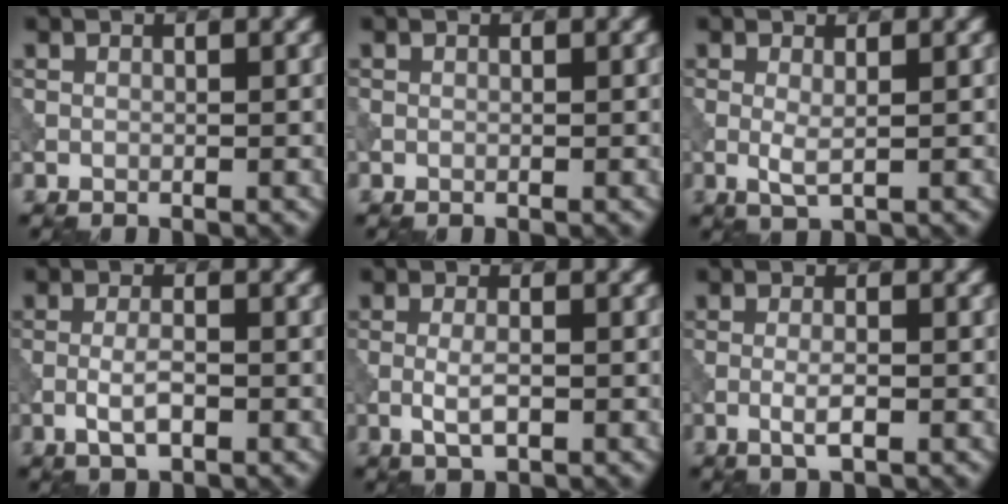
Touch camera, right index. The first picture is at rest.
{"total": 0.0}
{"total": 1.6, "force": [0.1, 0.3, 1.6], "torque": [-0.034, -0.002, 0.001]}
{"total": 2.4, "force": [-0.9, 0.7, 2.2], "torque": [-0.044, 0.002, -0.020]}
{"total": 2.2, "force": [-0.6, 0.6, 2.0], "torque": [-0.042, -0.001, -0.013]}
{"total": 2.0, "force": [-0.7, 0.4, 1.9], "torque": [-0.038, 0.001, -0.017]}